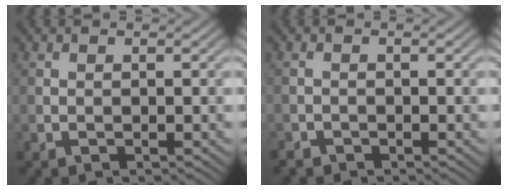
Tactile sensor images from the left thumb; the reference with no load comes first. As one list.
[{"total": 1.2, "force": [-1.1, 0.5, 0.1], "torque": [-0.003, -0.003, -0.024]}]